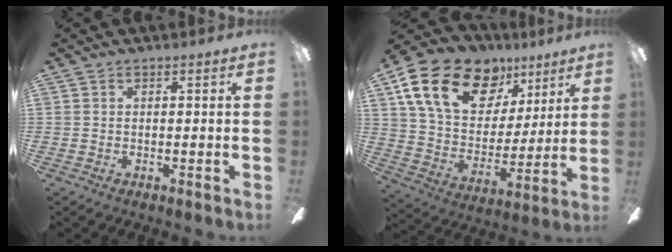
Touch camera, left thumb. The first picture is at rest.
{"total": 21.7, "force": [12.0, 13.6, 12.0], "torque": [-0.204, -0.050, 0.219]}